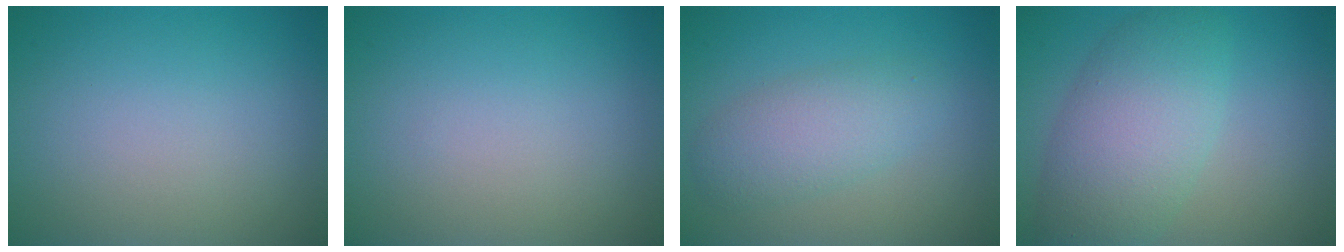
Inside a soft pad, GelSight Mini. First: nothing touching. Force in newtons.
{"total": 0.0}
{"total": 3.6, "press": 3.6, "slide": 0.2}
{"total": 6.7, "press": 6.7, "slide": 0.3}